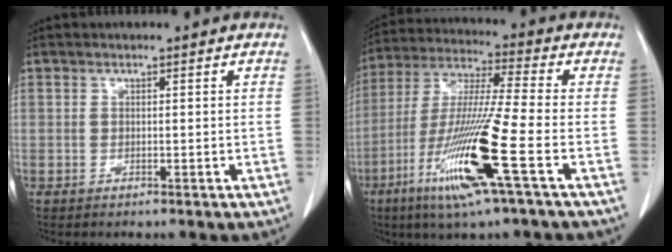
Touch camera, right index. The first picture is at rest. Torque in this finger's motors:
{"motor_torque": [2.14, 0.00, 0.55, 0.21]}